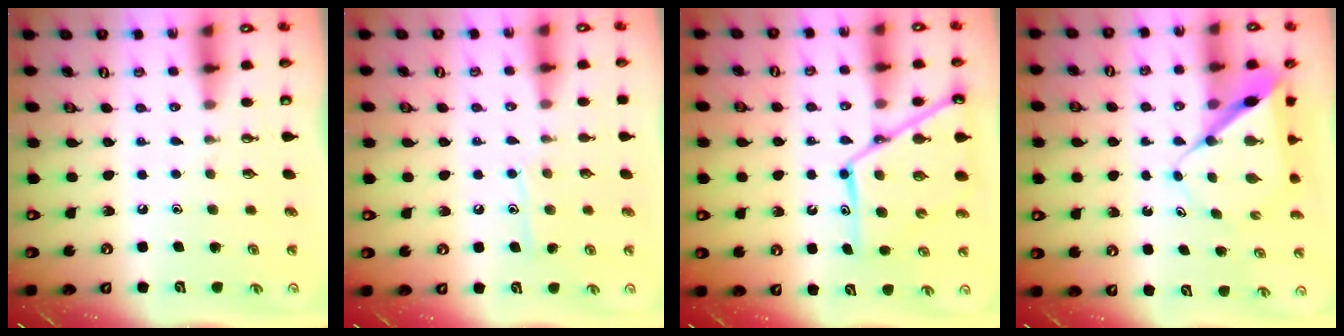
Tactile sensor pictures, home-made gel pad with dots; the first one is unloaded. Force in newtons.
{"total": 8.0, "press": 8.0, "slide": 0.6}
{"total": 15.3, "press": 15.2, "slide": 1.4}
{"total": 8.4, "press": 8.4, "slide": 0.8}